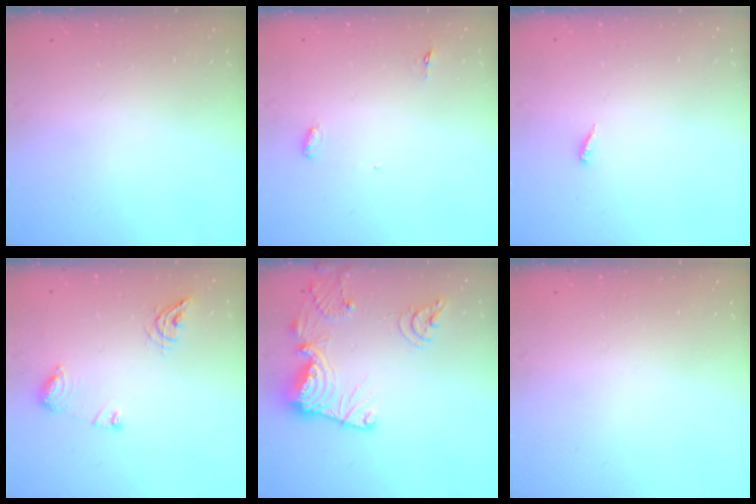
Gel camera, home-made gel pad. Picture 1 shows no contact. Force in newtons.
{"total": 3.0, "press": 2.8, "slide": 0.9}
{"total": 3.0, "press": 3.0, "slide": 0.2}
{"total": 9.0, "press": 9.0, "slide": 0.7}
{"total": 16.7, "press": 16.7, "slide": 1.2}
{"total": 0.0}